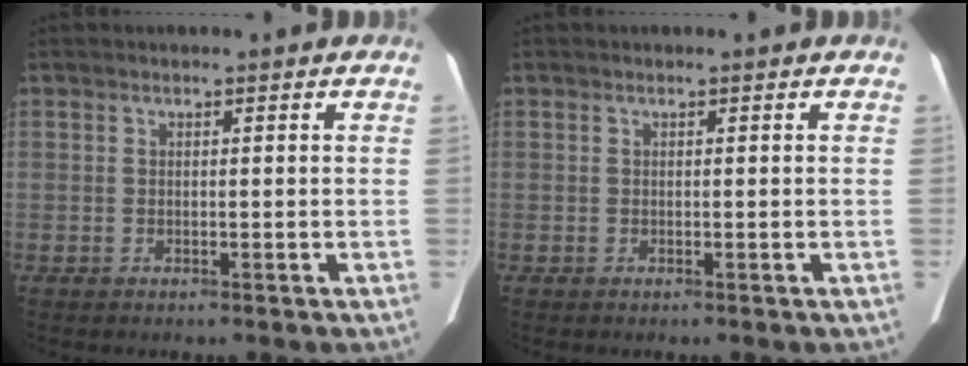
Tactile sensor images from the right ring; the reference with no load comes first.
{"total": 0.0}